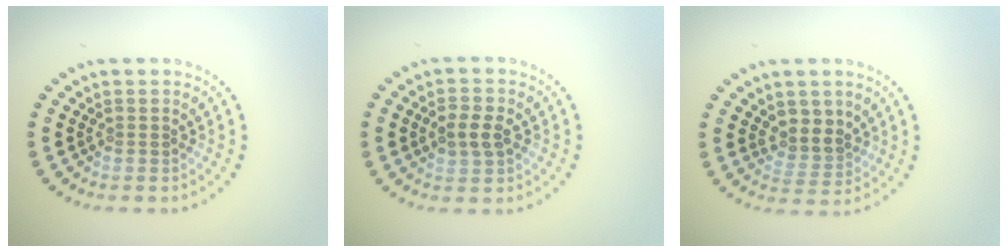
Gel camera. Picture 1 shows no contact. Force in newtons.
{"total": 2.5, "press": 2.5, "slide": 0.1}
{"total": 2.6, "press": 2.2, "slide": 1.4}